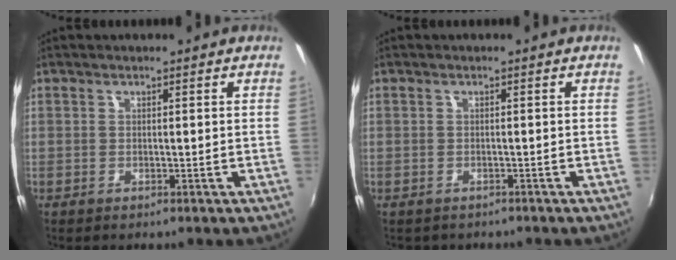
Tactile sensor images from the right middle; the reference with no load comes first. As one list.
[{"total": 1.2, "force": [-1.0, 0.7, 0.2], "torque": [-0.009, -0.002, -0.011]}]